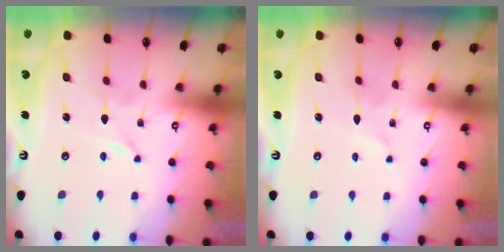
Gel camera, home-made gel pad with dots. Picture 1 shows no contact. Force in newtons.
{"total": 3.9, "press": 3.9, "slide": 0.3}